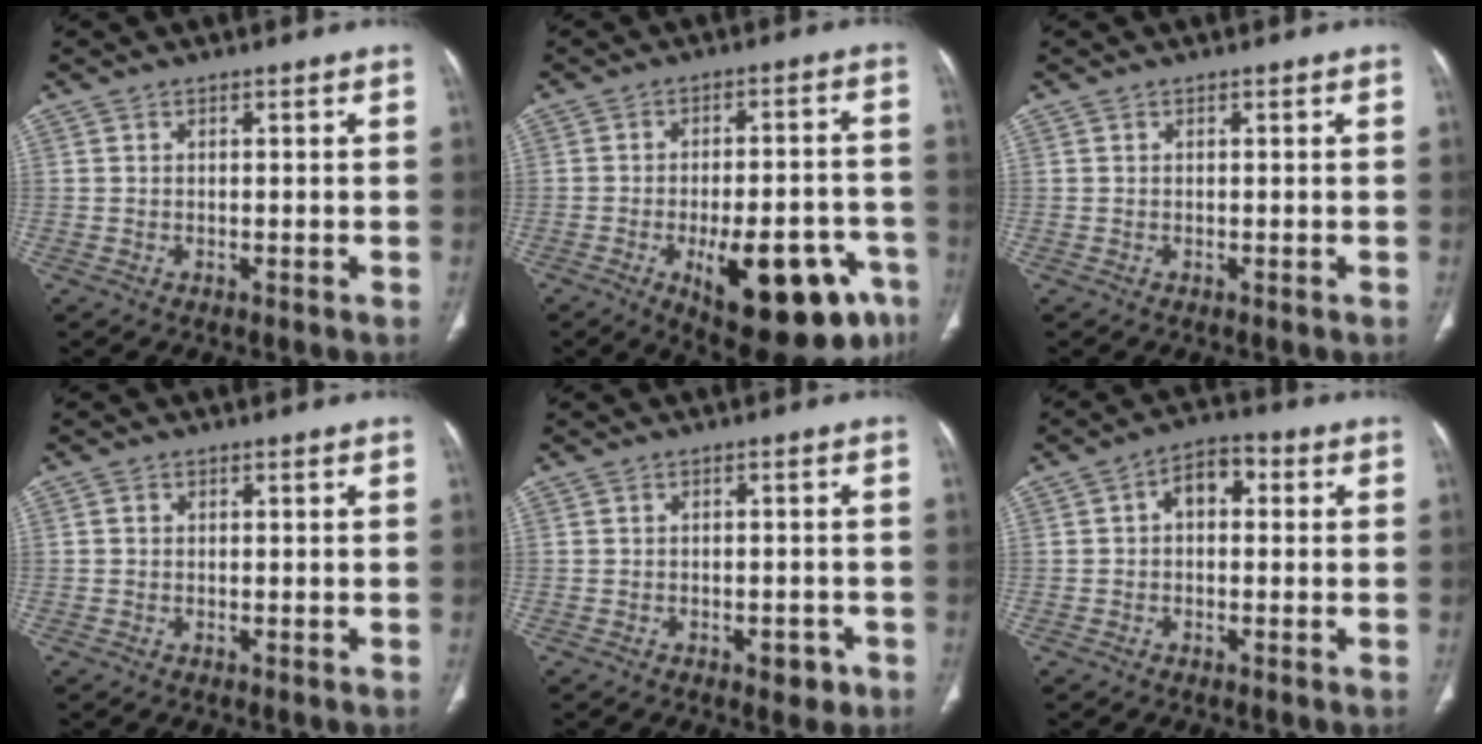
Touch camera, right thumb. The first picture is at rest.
{"total": 21.2, "force": [-9.4, 8.5, 17.0], "torque": [-0.171, 0.033, -0.113]}
{"total": 0.0}
{"total": 0.7, "force": [0.0, 0.6, 0.2], "torque": [-0.001, 0.002, 0.000]}
{"total": 5.1, "force": [-2.5, 2.6, 3.5], "torque": [-0.025, 0.012, -0.027]}
{"total": 5.6, "force": [0.6, 3.7, 4.2], "torque": [-0.047, 0.020, -0.002]}